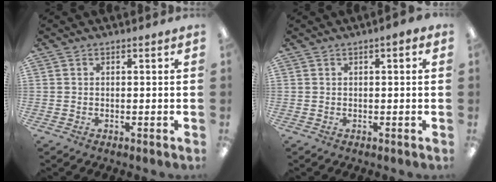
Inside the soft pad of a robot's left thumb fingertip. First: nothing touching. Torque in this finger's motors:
{"motor_torque": [-0.23, 0.24, 0.27, -0.22, 0.00]}